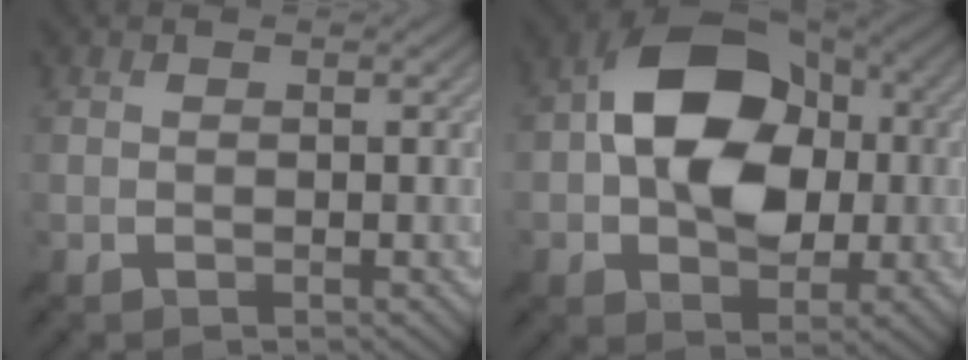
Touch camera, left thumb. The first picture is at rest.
{"total": 14.4, "force": [0.3, 9.4, 10.9], "torque": [-0.183, 0.024, -0.011]}